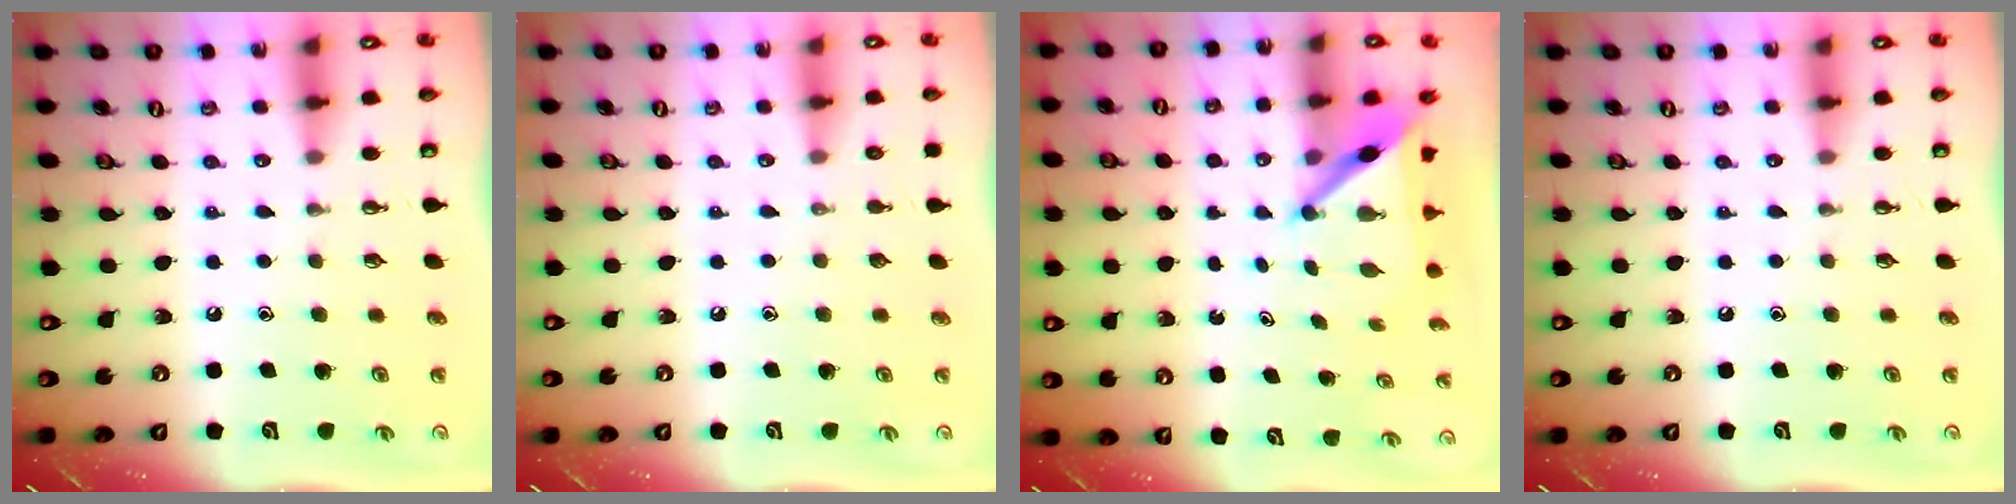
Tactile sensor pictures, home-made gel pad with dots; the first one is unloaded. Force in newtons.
{"total": 0.0}
{"total": 5.5, "press": 5.5, "slide": 0.2}
{"total": 0.0}